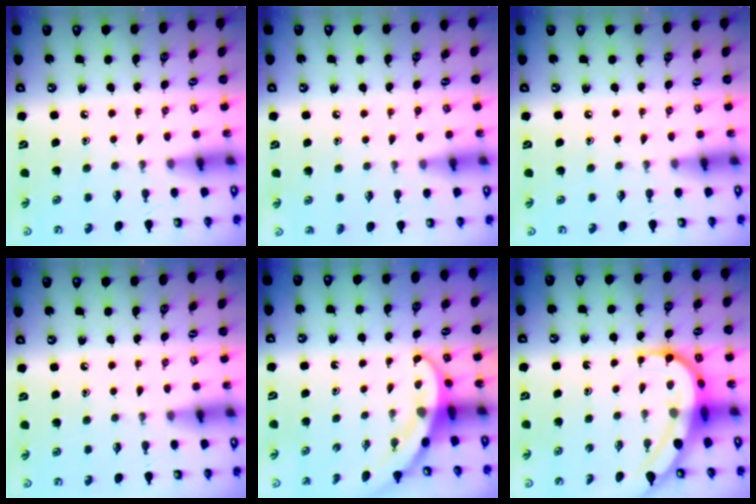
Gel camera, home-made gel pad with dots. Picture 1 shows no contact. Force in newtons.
{"total": 3.6, "press": 3.6, "slide": 0.3}
{"total": 0.0}
{"total": 0.0}
{"total": 4.0, "press": 4.0, "slide": 0.3}
{"total": 9.0, "press": 8.9, "slide": 0.8}